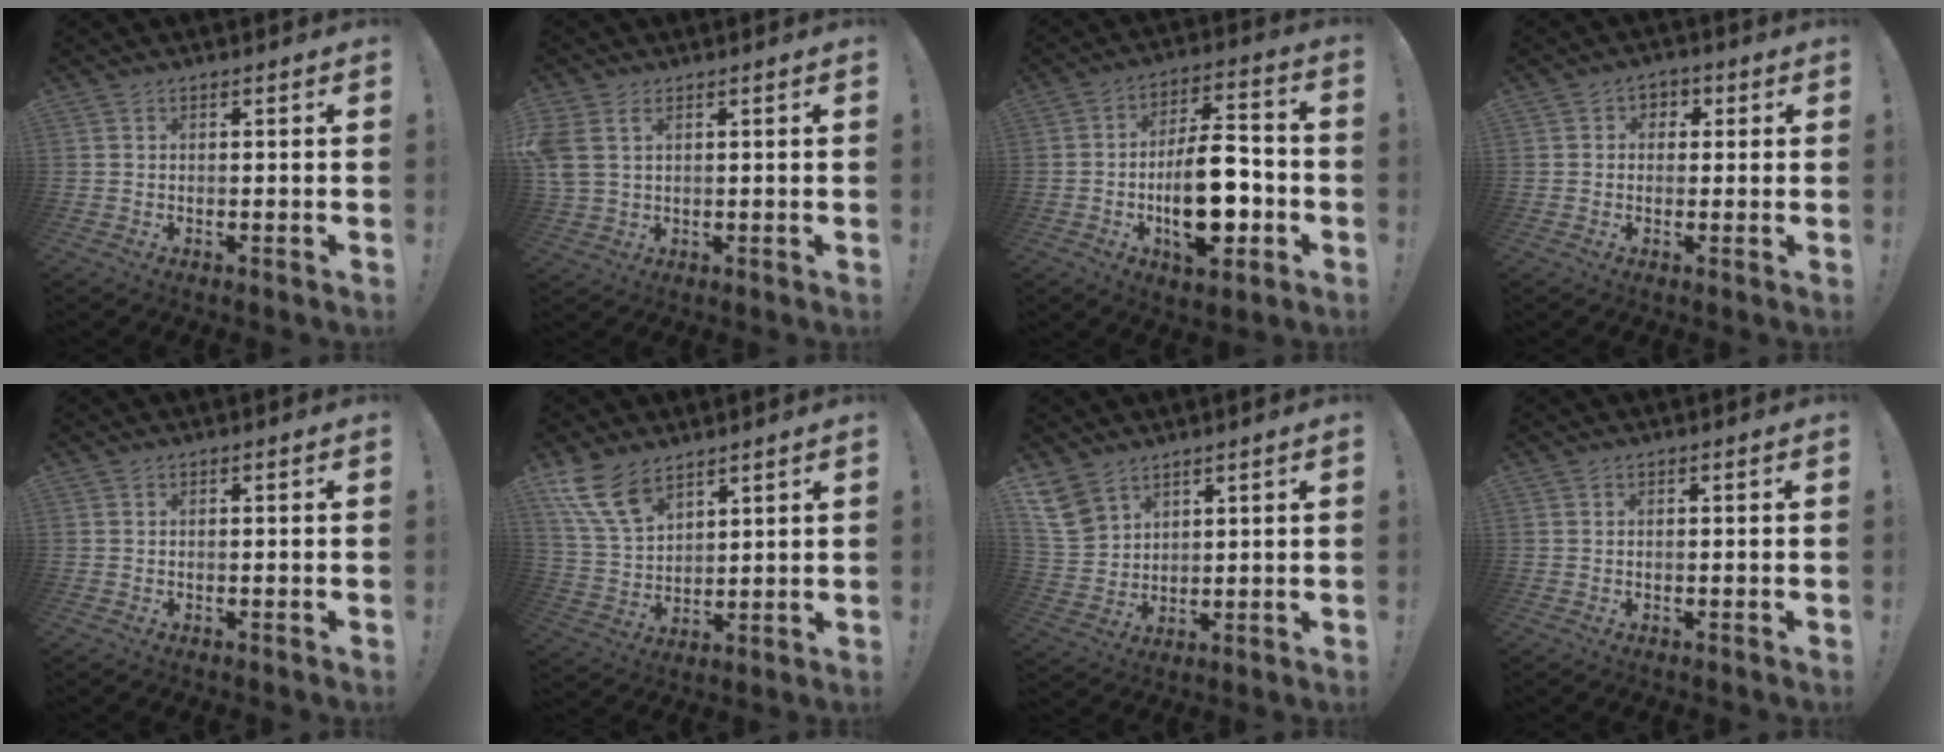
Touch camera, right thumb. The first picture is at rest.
{"total": 5.5, "force": [2.2, 3.6, 3.5], "torque": [-0.078, -0.006, 0.045]}
{"total": 18.9, "force": [-5.0, 9.0, 15.9], "torque": [-0.257, 0.024, -0.075]}
{"total": 3.3, "force": [-0.4, 3.0, 1.1], "torque": [-0.012, 0.006, -0.009]}
{"total": 0.0}
{"total": 11.1, "force": [7.6, 5.7, 5.7], "torque": [-0.129, -0.037, 0.150]}
{"total": 7.8, "force": [5.7, 4.8, 2.4], "torque": [-0.049, -0.033, 0.116]}
{"total": 0.0}